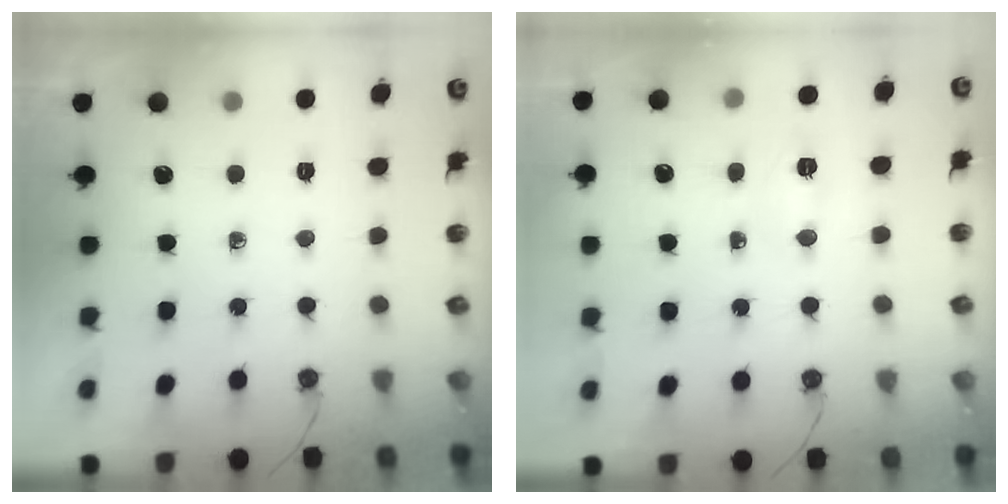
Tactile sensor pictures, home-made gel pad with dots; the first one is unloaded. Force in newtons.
{"total": 5.2, "press": 5.1, "slide": 0.5}